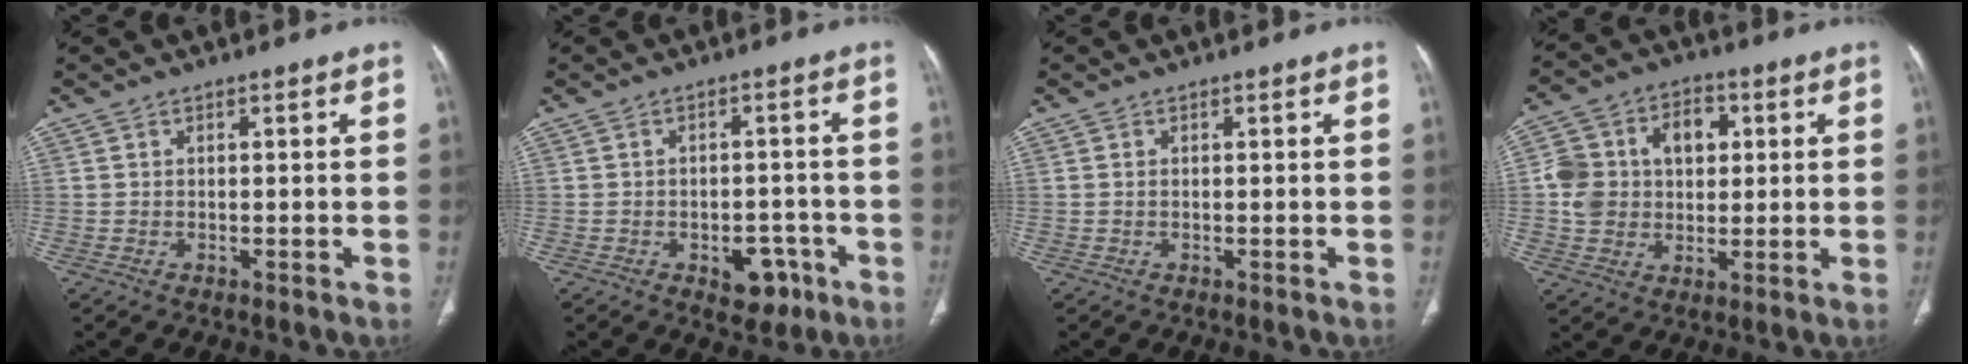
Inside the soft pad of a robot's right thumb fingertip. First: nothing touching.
{"total": 6.1, "force": [-2.9, 3.9, 3.7], "torque": [-0.022, 0.020, -0.033]}
{"total": 0.0}
{"total": 13.1, "force": [1.9, 10.2, 7.9], "torque": [-0.112, 0.017, 0.033]}